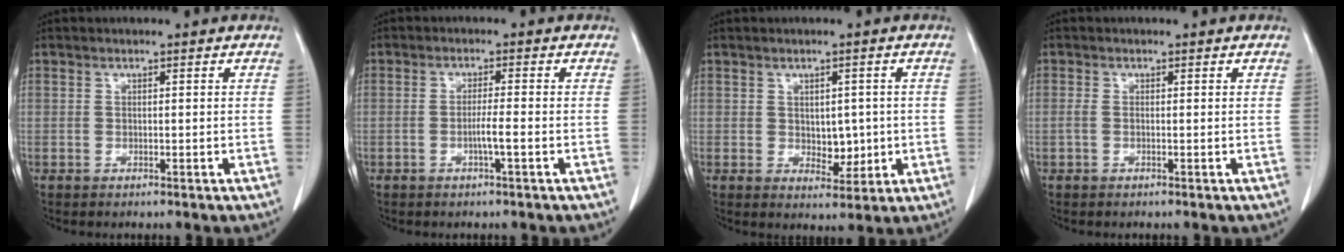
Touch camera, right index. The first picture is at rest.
{"total": 2.5, "force": [-0.8, -0.3, 2.4], "torque": [-0.041, 0.001, -0.014]}
{"total": 4.1, "force": [0.1, 2.7, 3.2], "torque": [-0.034, 0.001, 0.013]}
{"total": 0.7, "force": [0.0, 0.3, 0.6], "torque": [-0.010, 0.002, -0.001]}